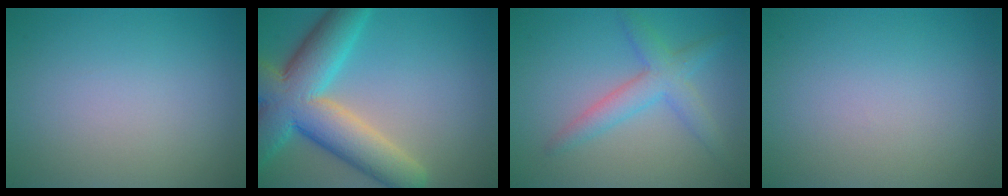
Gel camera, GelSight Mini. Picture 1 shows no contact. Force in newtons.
{"total": 10.7, "press": 10.6, "slide": 0.6}
{"total": 3.6, "press": 3.6, "slide": 0.0}
{"total": 0.0}